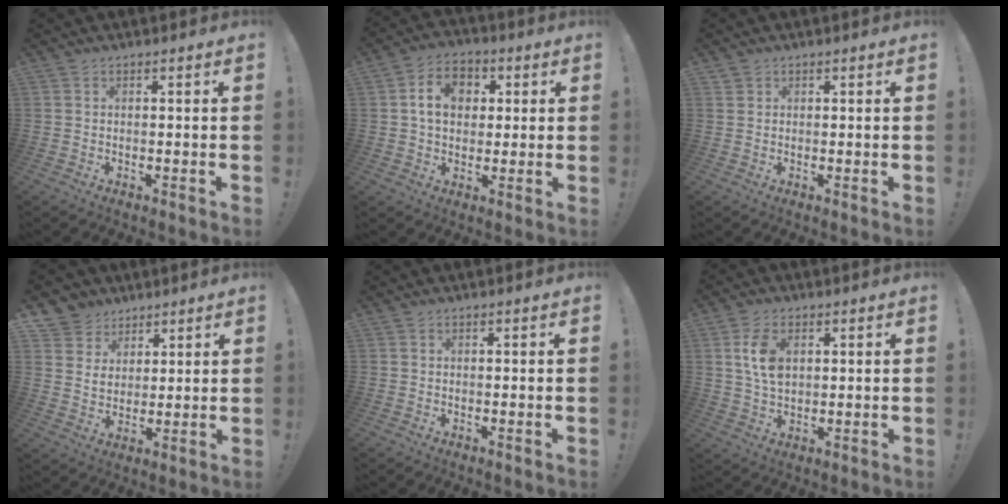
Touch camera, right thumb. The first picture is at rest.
{"total": 9.6, "force": [1.9, 7.6, 5.6], "torque": [-0.089, 0.011, 0.038]}
{"total": 1.1, "force": [0.9, 0.7, 0.0], "torque": [0.007, -0.002, 0.016]}
{"total": 7.3, "force": [4.4, 5.8, 0.7], "torque": [-0.017, -0.039, 0.090]}
{"total": 0.0}
{"total": 8.5, "force": [2.3, 5.4, 6.1], "torque": [-0.117, 0.001, 0.041]}